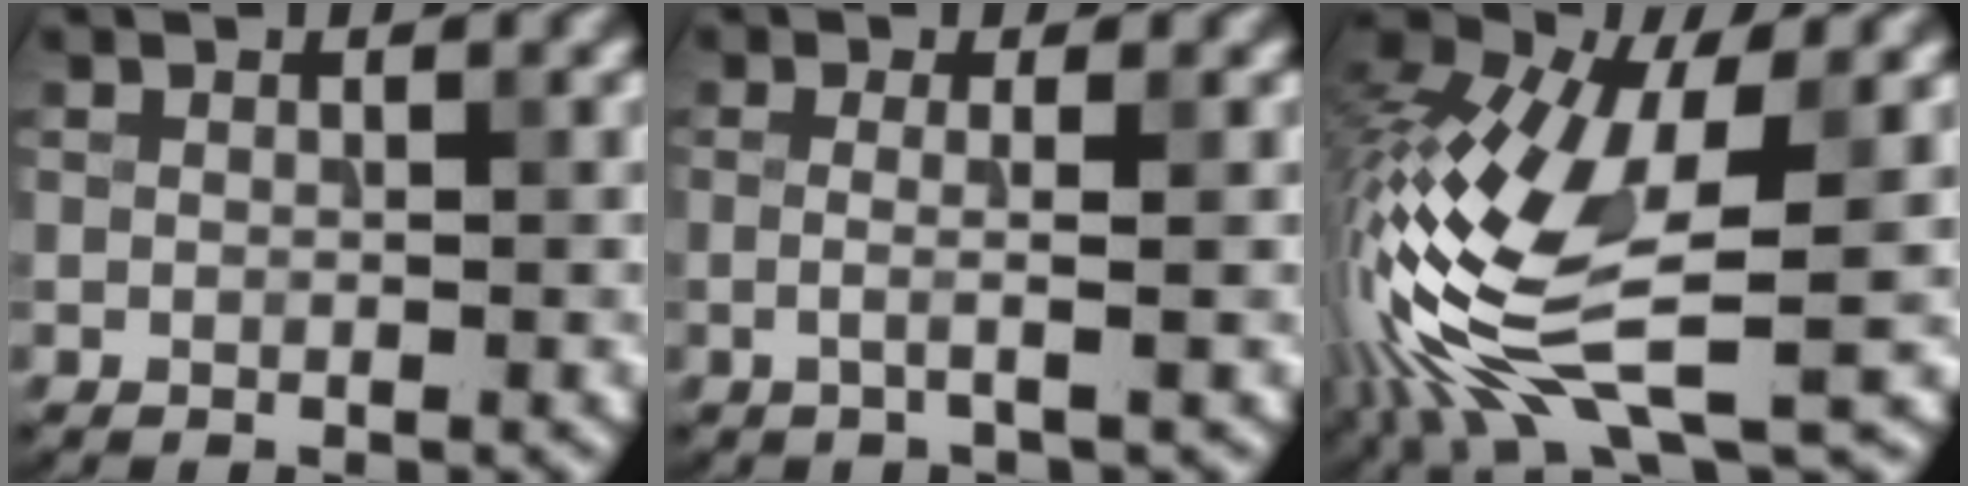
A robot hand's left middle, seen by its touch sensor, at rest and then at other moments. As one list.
[{"total": 2.1, "force": [-0.1, 0.6, 2.0], "torque": [-0.033, -0.004, -0.011]}, {"total": 12.9, "force": [-3.4, 5.2, 11.3], "torque": [-0.249, -0.003, -0.068]}]